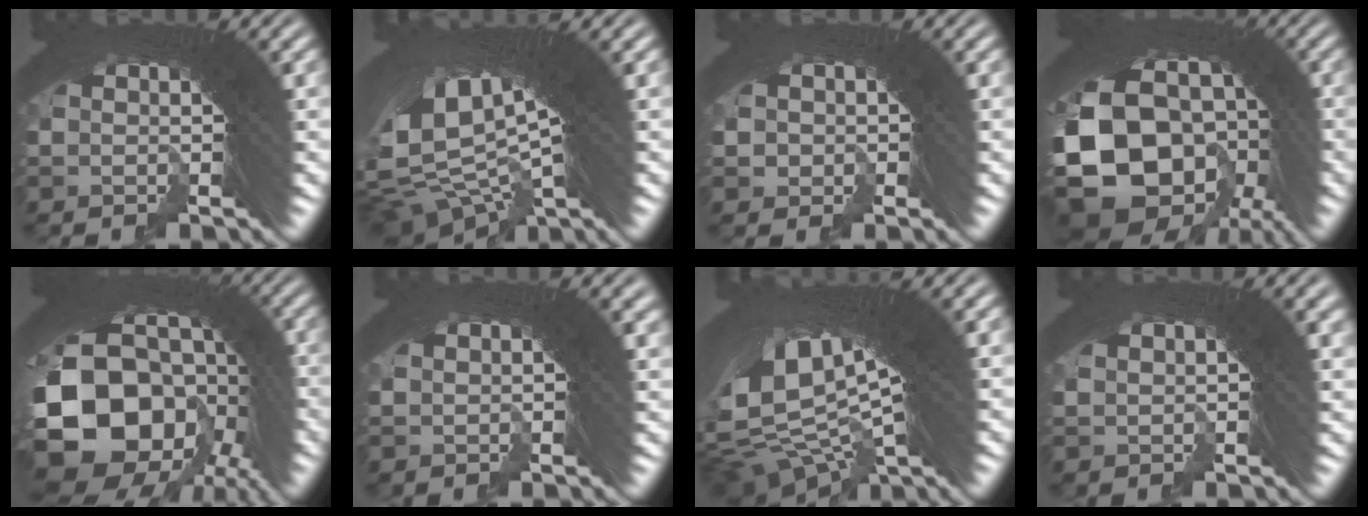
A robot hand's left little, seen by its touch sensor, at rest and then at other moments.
{"total": 11.2, "force": [1.6, 6.3, 9.1], "torque": [-0.177, -0.008, 0.039]}
{"total": 1.9, "force": [-0.8, 1.7, 0.3], "torque": [0.004, 0.008, -0.020]}
{"total": 18.2, "force": [-2.1, 12.9, 12.6], "torque": [-0.264, -0.047, -0.017]}
{"total": 22.1, "force": [-1.7, 15.6, 15.5], "torque": [-0.286, -0.053, -0.010]}
{"total": 2.2, "force": [1.7, -0.7, 1.3], "torque": [0.001, 0.013, 0.029]}
{"total": 14.7, "force": [2.5, 8.4, 11.7], "torque": [-0.222, -0.008, 0.053]}
{"total": 2.3, "force": [1.7, -0.7, 1.4], "torque": [0.001, 0.016, 0.030]}